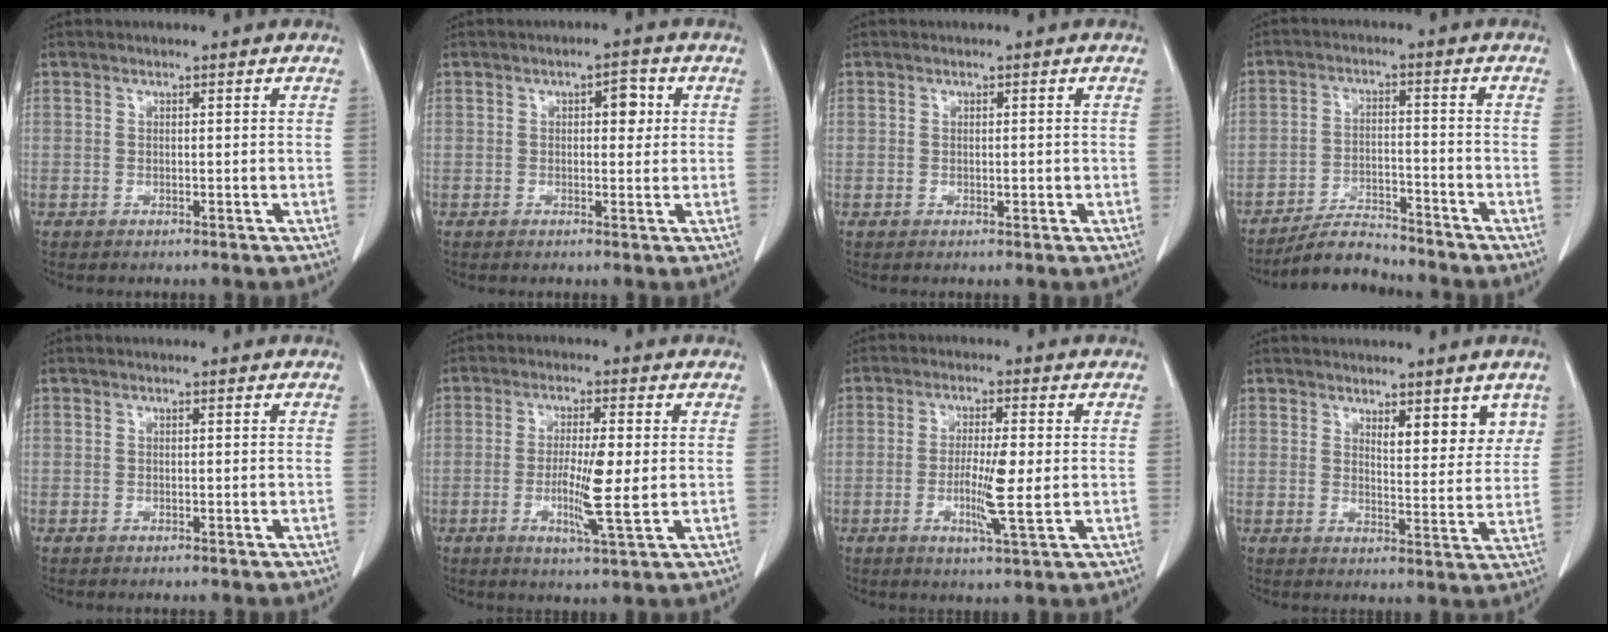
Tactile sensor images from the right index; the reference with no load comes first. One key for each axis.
{"total": 3.2, "fx": 0.9, "fy": 1.5, "fz": 2.7, "tx": -0.037, "ty": 0.010, "tz": 0.010}
{"total": 0.9, "fx": -0.1, "fy": 0.6, "fz": 0.7, "tx": -0.008, "ty": -0.001, "tz": 0.001}
{"total": 5.8, "fx": -5.7, "fy": 0.9, "fz": 0.8, "tx": -0.016, "ty": -0.005, "tz": -0.097}
{"total": 0.0}
{"total": 7.5, "fx": -0.9, "fy": 0.3, "fz": 7.5, "tx": -0.133, "ty": -0.014, "tz": -0.017}
{"total": 6.9, "fx": -0.9, "fy": 0.3, "fz": 6.9, "tx": -0.124, "ty": -0.013, "tz": -0.017}
{"total": 5.8, "fx": 3.9, "fy": 1.9, "fz": 3.8, "tx": -0.041, "ty": -0.014, "tz": 0.055}